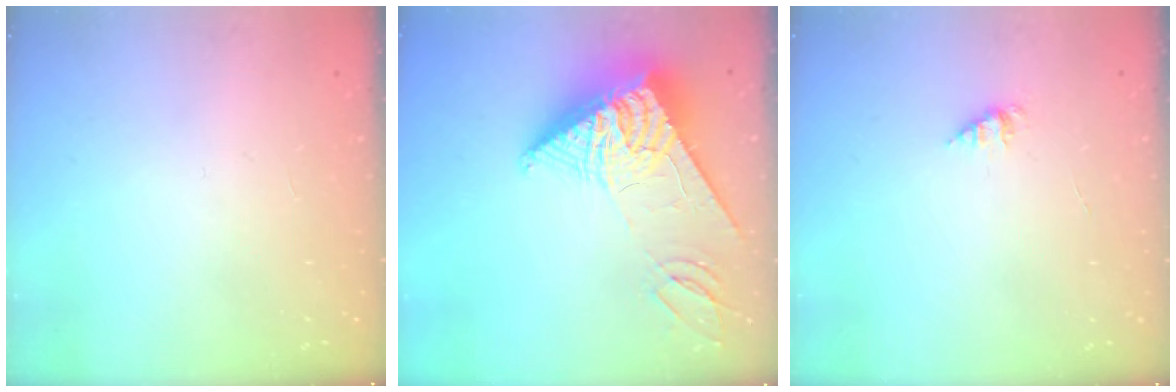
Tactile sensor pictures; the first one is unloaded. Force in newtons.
{"total": 13.8, "press": 13.8, "slide": 1.3}
{"total": 1.7, "press": 1.7, "slide": 0.2}